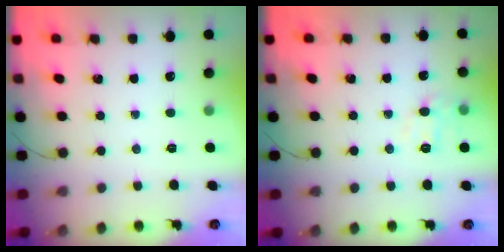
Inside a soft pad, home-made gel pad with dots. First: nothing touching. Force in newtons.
{"total": 7.7, "press": 7.5, "slide": 1.4}